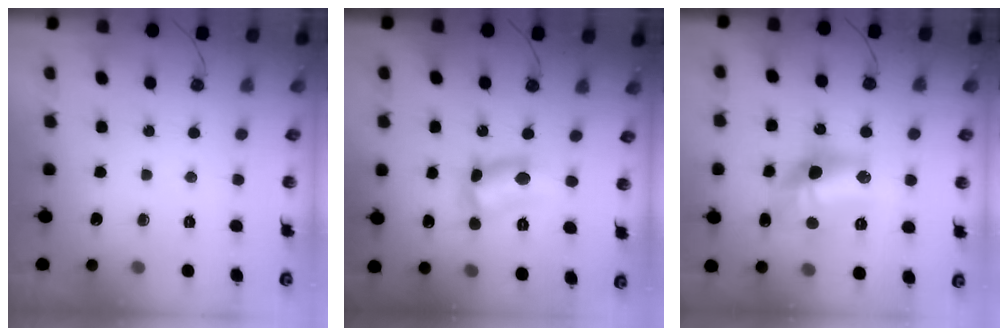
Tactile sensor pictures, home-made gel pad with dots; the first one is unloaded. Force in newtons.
{"total": 10.7, "press": 10.7, "slide": 0.6}
{"total": 15.6, "press": 15.5, "slide": 1.0}